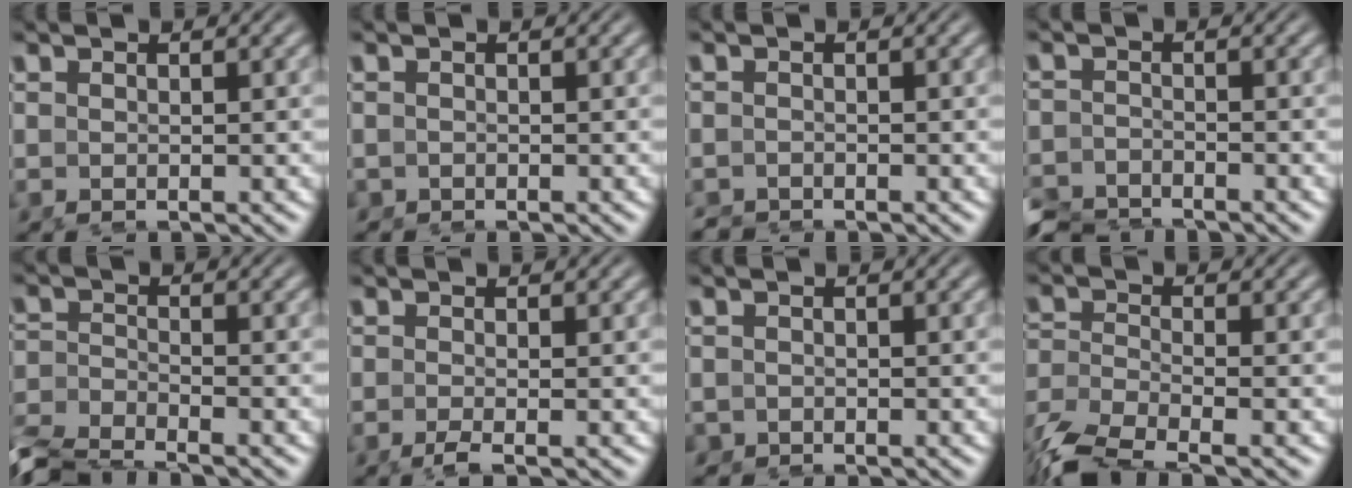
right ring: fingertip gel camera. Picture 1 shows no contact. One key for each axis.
{"total": 1.8, "fx": -0.9, "fy": 1.6, "fz": 0.1, "tx": -0.016, "ty": -0.014, "tz": -0.014}
{"total": 1.9, "fx": -1.7, "fy": 0.8, "fz": -0.1, "tx": -0.004, "ty": -0.018, "tz": -0.028}
{"total": 4.4, "fx": -4.2, "fy": 1.2, "fz": 0.0, "tx": 0.002, "ty": -0.022, "tz": -0.076}
{"total": 5.0, "fx": -4.6, "fy": 1.7, "fz": 0.9, "tx": -0.027, "ty": -0.027, "tz": -0.079}
{"total": 1.3, "fx": -1.1, "fy": 0.0, "fz": 0.7, "tx": -0.016, "ty": -0.002, "tz": -0.022}
{"total": 2.6, "fx": -1.4, "fy": 2.2, "fz": 0.2, "tx": -0.019, "ty": -0.020, "tz": -0.022}
{"total": 5.7, "fx": -4.6, "fy": 2.2, "fz": 2.5, "tx": -0.069, "ty": -0.028, "tz": -0.070}